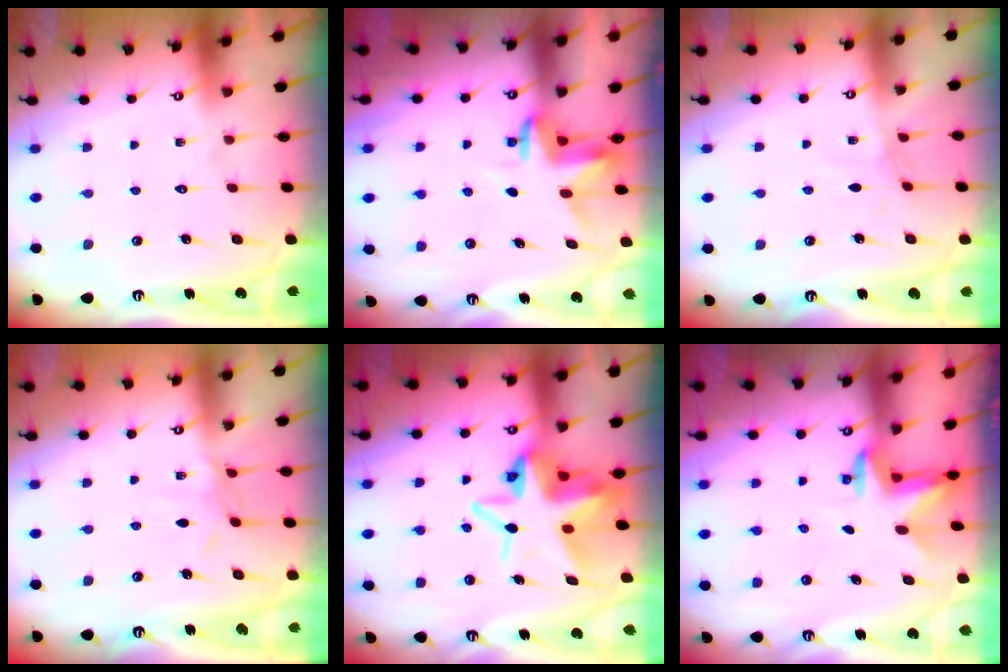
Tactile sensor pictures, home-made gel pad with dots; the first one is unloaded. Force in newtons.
{"total": 3.5, "press": 3.5, "slide": 0.2}
{"total": 2.3, "press": 2.3, "slide": 0.4}
{"total": 4.5, "press": 4.5, "slide": 0.5}
{"total": 11.5, "press": 11.3, "slide": 2.0}
{"total": 3.0, "press": 2.9, "slide": 0.7}